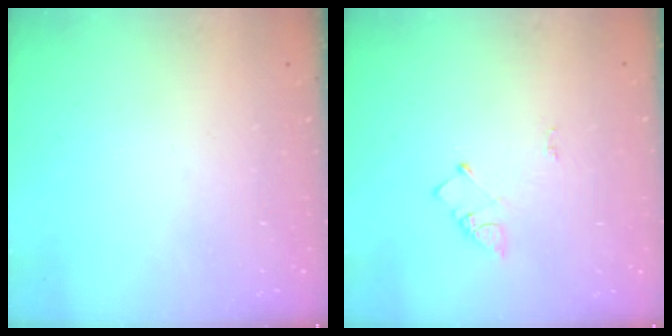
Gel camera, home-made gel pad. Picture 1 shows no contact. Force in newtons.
{"total": 4.0, "press": 3.9, "slide": 0.5}